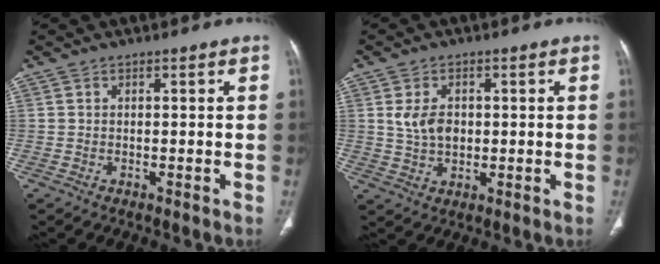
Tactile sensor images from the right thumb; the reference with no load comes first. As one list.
[{"total": 5.6, "force": [0.9, 3.8, 4.0], "torque": [-0.066, -0.002, 0.021]}]